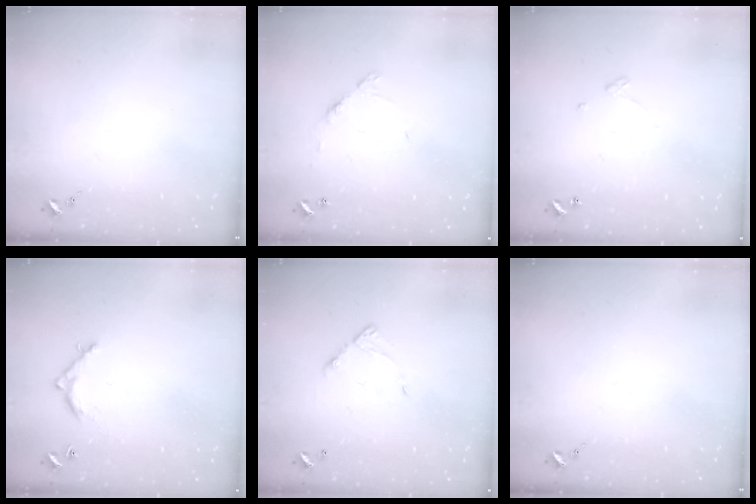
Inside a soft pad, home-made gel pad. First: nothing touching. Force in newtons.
{"total": 6.2, "press": 6.2, "slide": 0.4}
{"total": 2.6, "press": 2.6, "slide": 0.2}
{"total": 5.5, "press": 5.5, "slide": 0.3}
{"total": 7.3, "press": 7.3, "slide": 0.6}
{"total": 0.0}